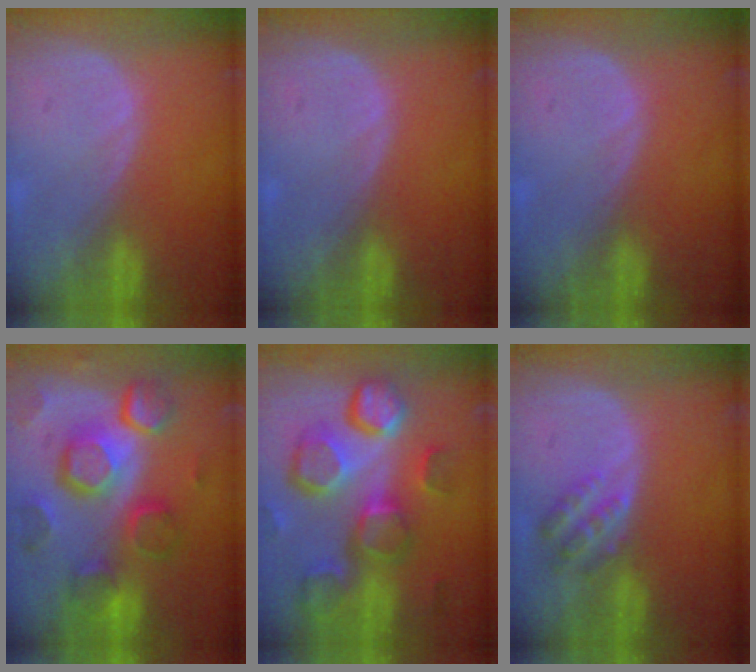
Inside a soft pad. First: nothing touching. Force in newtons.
{"total": 0.0}
{"total": 0.0}
{"total": 12.4, "press": 10.7, "slide": 6.2}
{"total": 13.0, "press": 11.4, "slide": 6.4}
{"total": 4.4, "press": 3.9, "slide": 2.0}